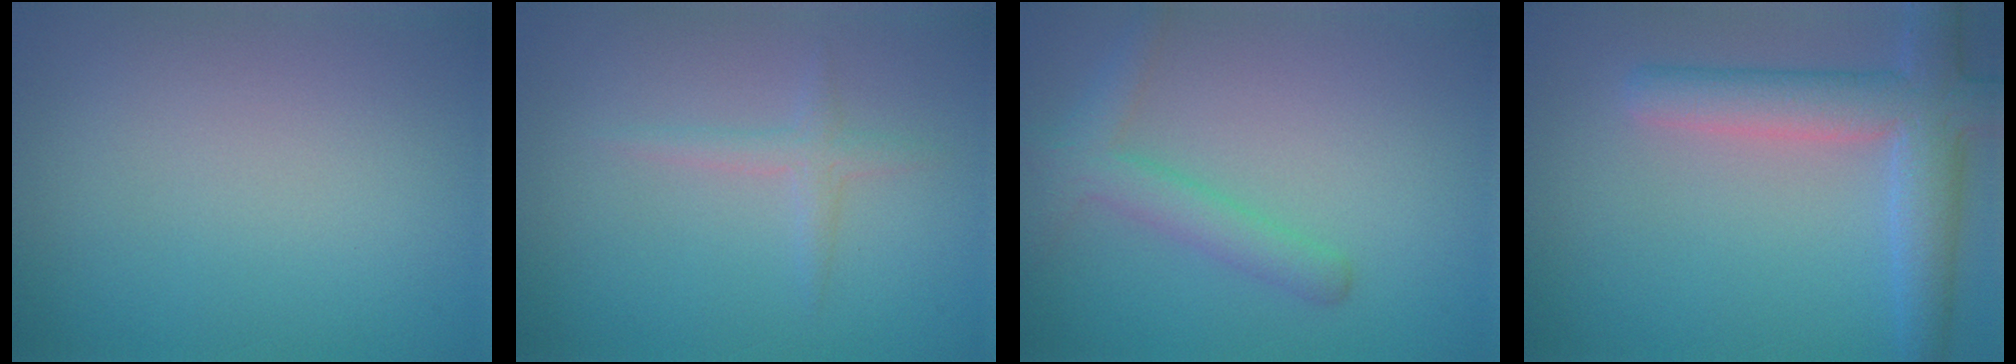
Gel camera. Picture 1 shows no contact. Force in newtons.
{"total": 1.5, "press": 1.5, "slide": 0.1}
{"total": 3.0, "press": 3.0, "slide": 0.2}
{"total": 6.0, "press": 6.0, "slide": 0.6}